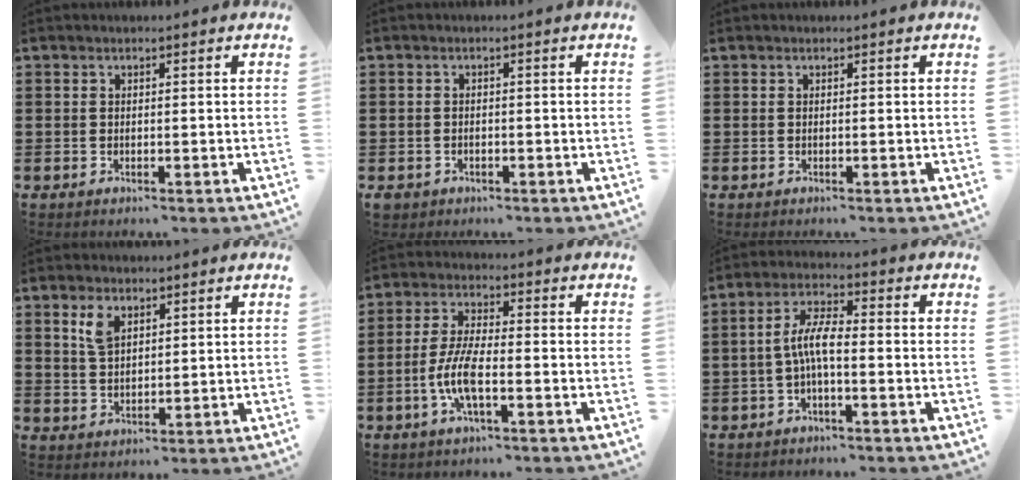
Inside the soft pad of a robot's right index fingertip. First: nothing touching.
{"total": 1.2, "force": [-0.8, 0.8, 0.2], "torque": [-0.009, 0.003, -0.018]}
{"total": 0.0}
{"total": 4.0, "force": [2.3, 2.2, 2.5], "torque": [-0.059, 0.006, 0.042]}
{"total": 6.8, "force": [-2.3, 2.0, 6.1], "torque": [-0.144, -0.011, -0.050]}
{"total": 5.7, "force": [-1.1, 1.6, 5.3], "torque": [-0.117, -0.001, -0.028]}